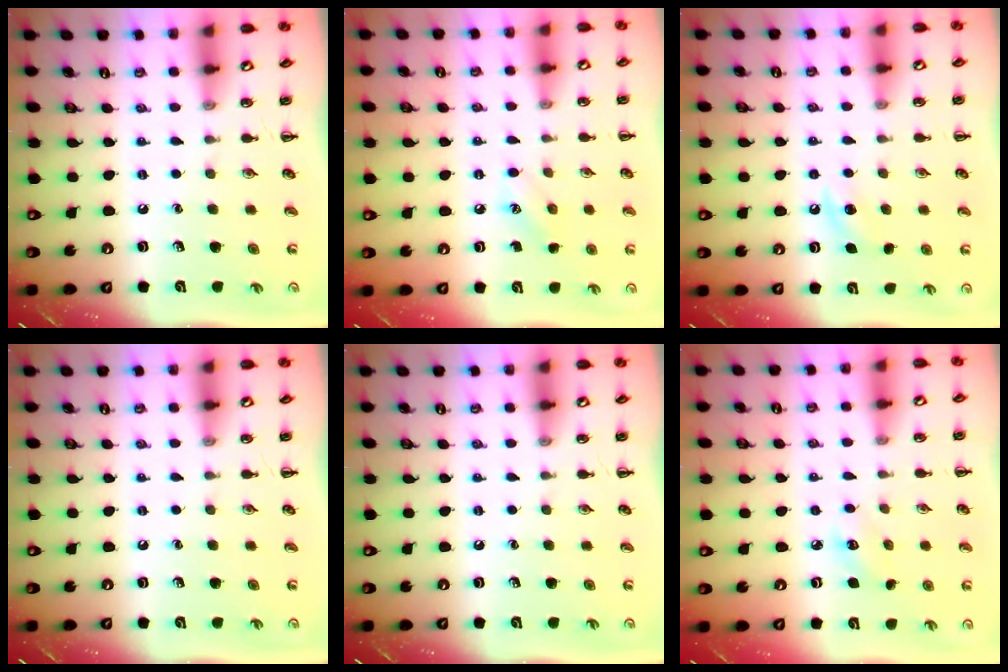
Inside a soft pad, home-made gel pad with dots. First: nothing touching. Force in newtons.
{"total": 7.9, "press": 7.7, "slide": 1.6}
{"total": 5.8, "press": 5.5, "slide": 1.9}
{"total": 0.0}
{"total": 0.0}
{"total": 3.2, "press": 3.2, "slide": 0.7}